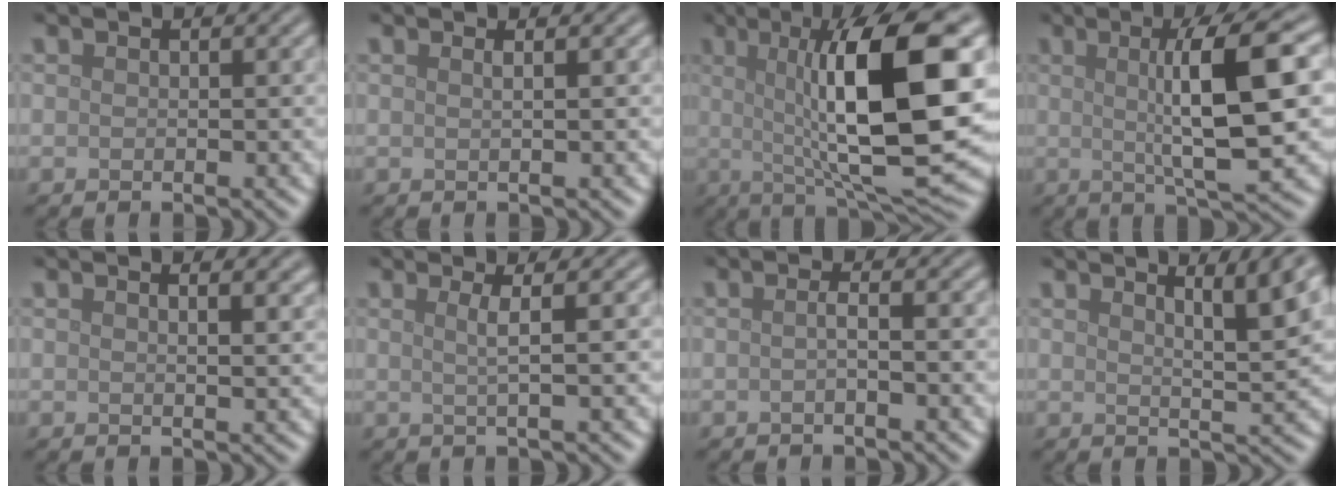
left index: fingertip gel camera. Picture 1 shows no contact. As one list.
[{"total": 1.2, "force": [0.5, 0.6, 1.0], "torque": [-0.006, 0.000, -0.006]}, {"total": 13.4, "force": [1.1, 3.2, 13.0], "torque": [-0.178, 0.003, 0.019]}, {"total": 9.0, "force": [1.3, 1.6, 8.8], "torque": [-0.116, 0.009, 0.021]}, {"total": 2.5, "force": [1.5, 1.0, 1.8], "torque": [-0.007, 0.008, 0.010]}, {"total": 2.0, "force": [0.5, 0.4, 1.9], "torque": [-0.033, 0.004, 0.001]}, {"total": 1.2, "force": [-0.2, 0.3, 1.2], "torque": [-0.016, 0.001, -0.007]}, {"total": 6.1, "force": [3.4, 1.4, 4.9], "torque": [-0.043, 0.017, 0.041]}]